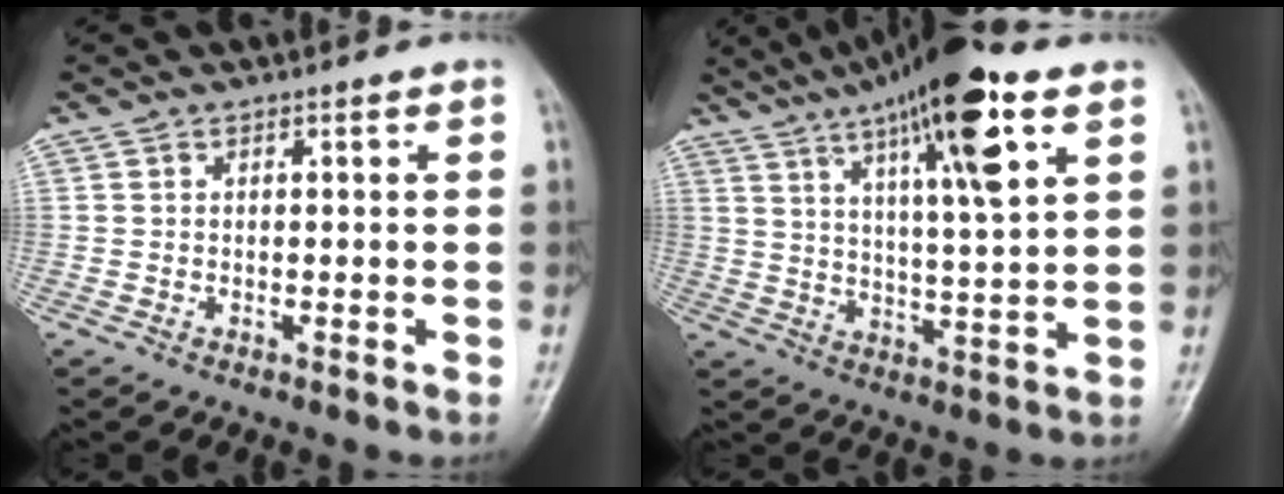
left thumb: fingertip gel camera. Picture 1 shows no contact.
{"total": 18.2, "force": [9.4, 3.4, 15.1], "torque": [-0.237, -0.019, 0.152]}